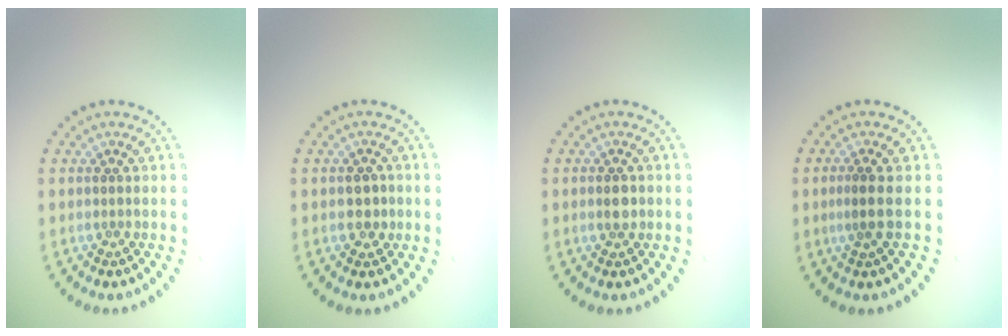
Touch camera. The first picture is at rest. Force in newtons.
{"total": 1.7, "press": 1.7, "slide": 0.3}
{"total": 1.6, "press": 1.6, "slide": 0.2}
{"total": 1.8, "press": 1.4, "slide": 1.1}